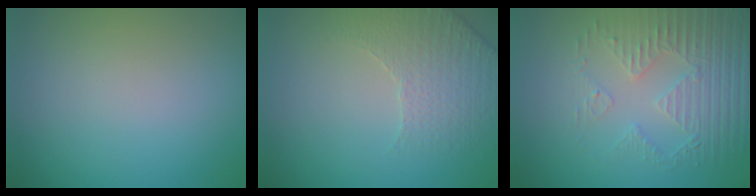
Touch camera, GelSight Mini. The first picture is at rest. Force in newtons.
{"total": 2.2, "press": 2.0, "slide": 1.0}
{"total": 4.0, "press": 3.6, "slide": 1.8}